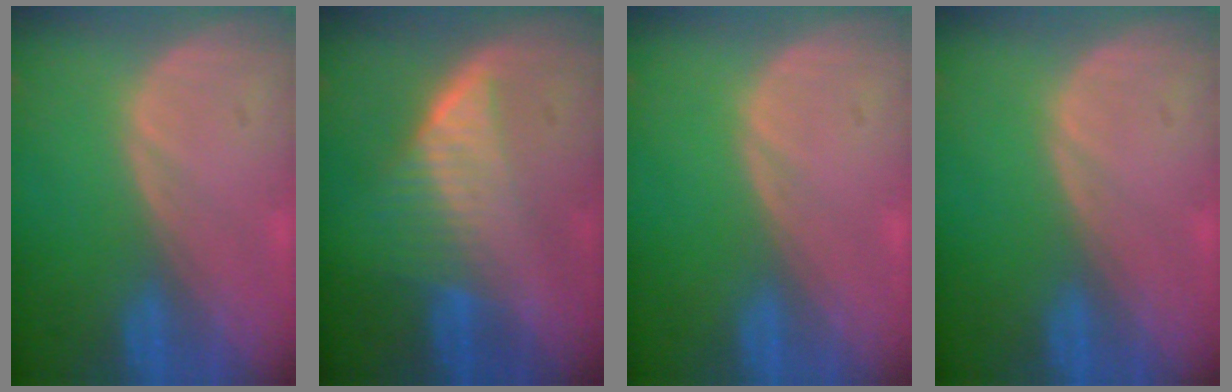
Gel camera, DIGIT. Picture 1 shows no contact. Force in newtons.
{"total": 6.5, "press": 5.8, "slide": 3.0}
{"total": 0.0}
{"total": 0.0}